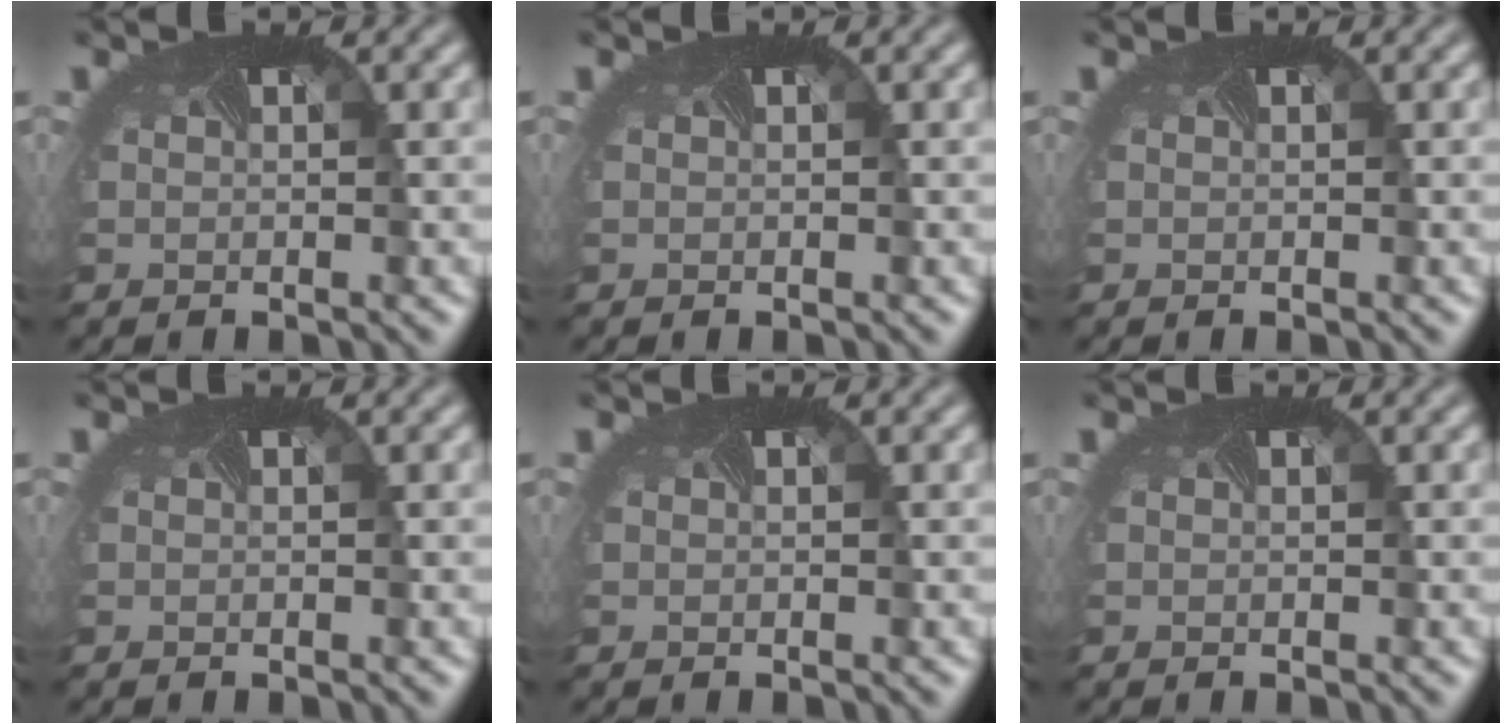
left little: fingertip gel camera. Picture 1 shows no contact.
{"total": 0.0}
{"total": 0.0}
{"total": 0.0}
{"total": 0.0}
{"total": 0.0}